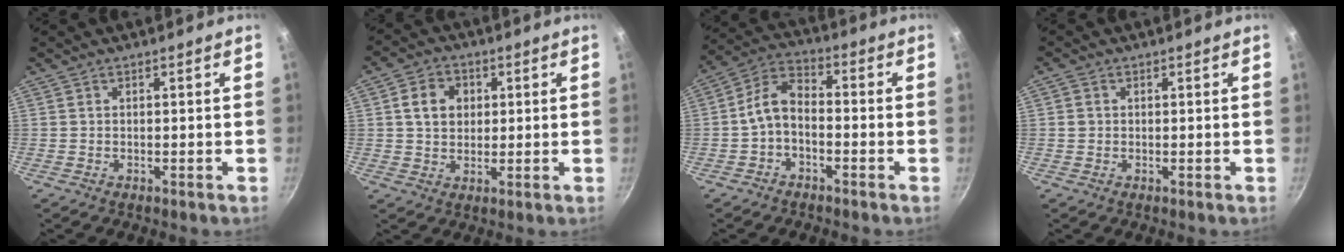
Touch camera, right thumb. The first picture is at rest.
{"total": 7.1, "force": [1.6, 5.8, 3.8], "torque": [-0.043, 0.006, 0.021]}
{"total": 7.5, "force": [-2.3, 4.6, 5.5], "torque": [-0.099, 0.046, -0.052]}
{"total": 1.5, "force": [0.1, 1.3, 0.6], "torque": [-0.010, 0.005, 0.000]}